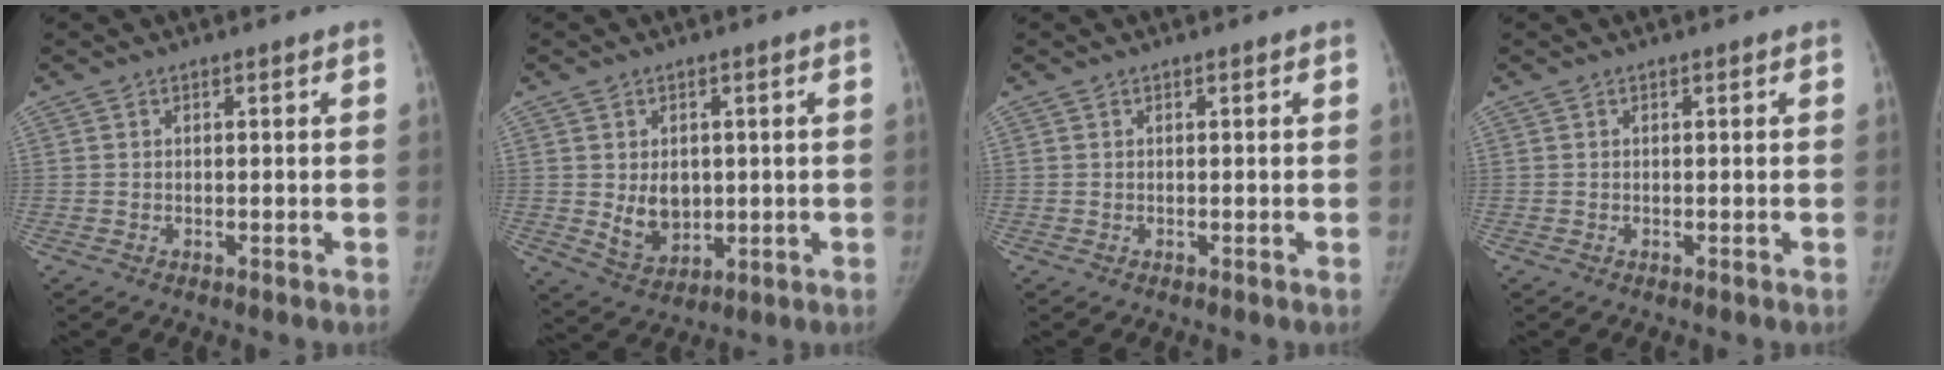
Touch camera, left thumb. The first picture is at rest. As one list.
[{"total": 7.0, "force": [0.2, 5.4, 4.4], "torque": [-0.046, -0.012, 0.021]}, {"total": 0.0}, {"total": 0.0}]